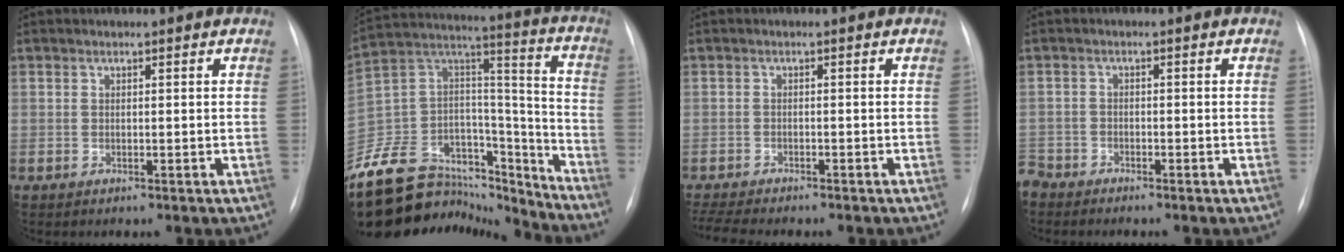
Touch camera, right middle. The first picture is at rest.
{"total": 27.3, "force": [-24.2, 9.1, 8.5], "torque": [-0.179, 0.040, -0.387]}
{"total": 7.2, "force": [-6.4, 1.1, 3.2], "torque": [-0.055, -0.006, -0.097]}
{"total": 3.6, "force": [-3.4, 1.1, 0.1], "torque": [-0.001, -0.007, -0.067]}